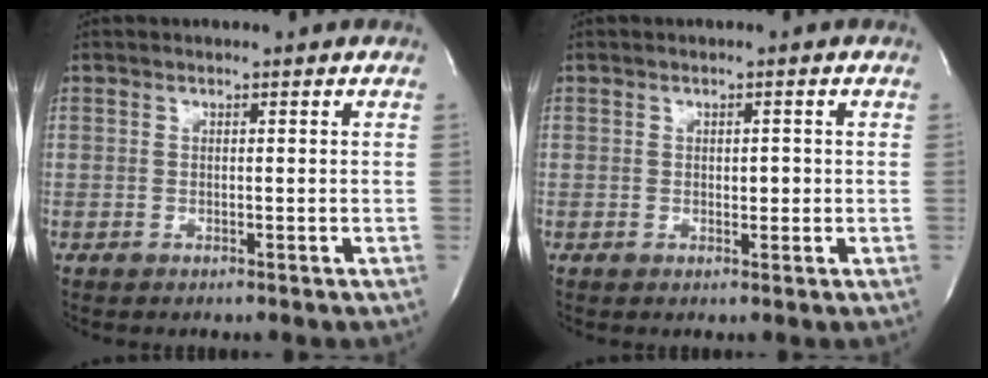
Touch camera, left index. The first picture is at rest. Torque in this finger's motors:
{"motor_torque": [0.01, 0.02, 0.01, 0.00]}